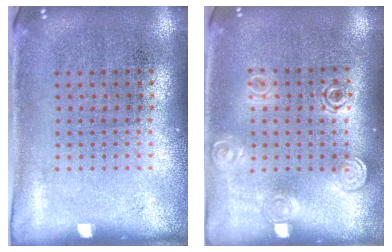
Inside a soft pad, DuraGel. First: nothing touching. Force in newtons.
{"total": 1.4, "press": 1.2, "slide": 0.7}